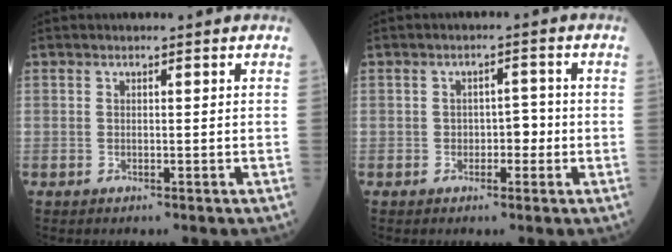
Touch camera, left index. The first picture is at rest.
{"total": 2.9, "force": [-1.1, 1.7, 2.0], "torque": [-0.024, 0.006, -0.018]}